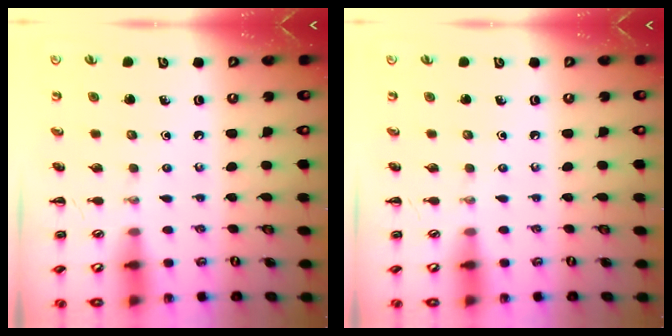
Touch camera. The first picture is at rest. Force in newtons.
{"total": 0.0}